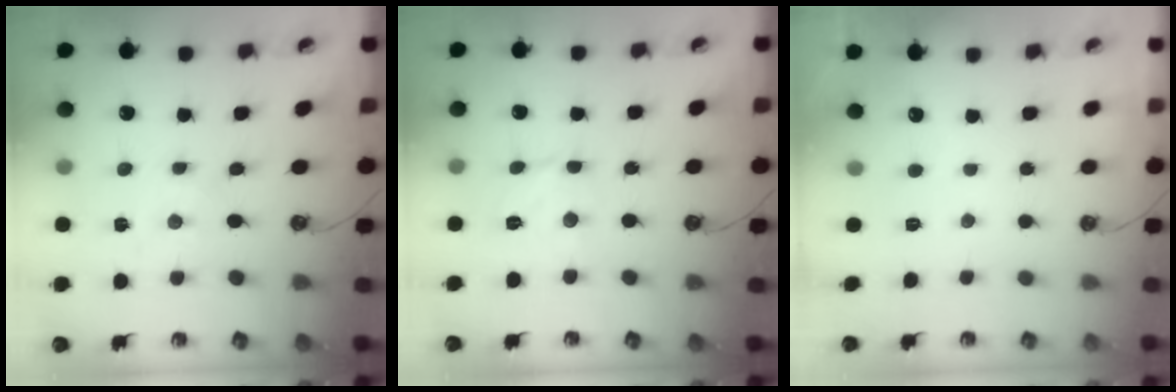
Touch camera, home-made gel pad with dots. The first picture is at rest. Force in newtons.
{"total": 7.0, "press": 7.0, "slide": 0.3}
{"total": 0.0}